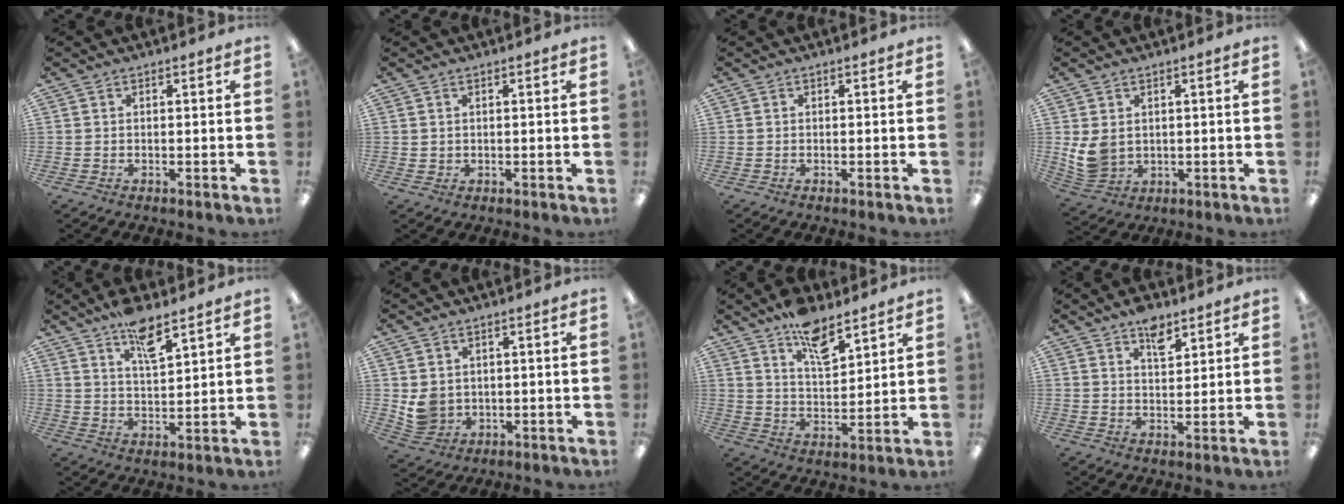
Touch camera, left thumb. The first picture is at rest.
{"total": 1.0, "force": [0.7, 0.7, 0.2], "torque": [-0.006, 0.002, 0.013]}
{"total": 0.0}
{"total": 6.4, "force": [1.6, 4.9, 3.8], "torque": [-0.090, -0.007, 0.031]}
{"total": 8.4, "force": [6.2, 2.4, 5.1], "torque": [-0.083, -0.034, 0.107]}
{"total": 5.0, "force": [1.3, 4.6, 1.7], "torque": [-0.040, 0.001, 0.030]}
{"total": 10.4, "force": [7.8, 4.0, 5.6], "torque": [-0.091, -0.043, 0.137]}
{"total": 6.1, "force": [4.2, 2.9, 3.3], "torque": [-0.043, -0.020, 0.072]}